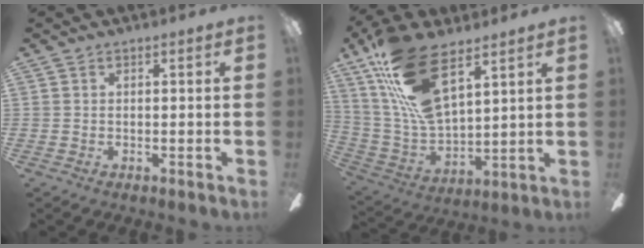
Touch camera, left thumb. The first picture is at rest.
{"total": 19.1, "force": [11.6, 7.5, 13.2], "torque": [-0.301, -0.057, 0.206]}